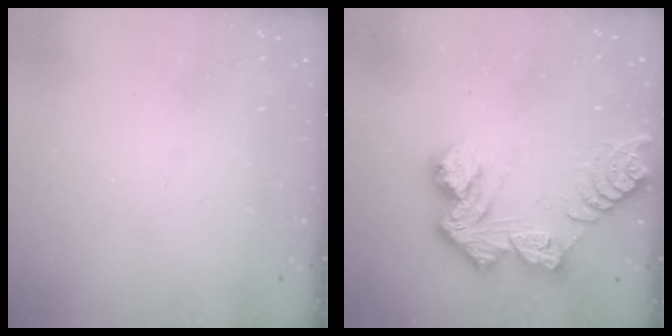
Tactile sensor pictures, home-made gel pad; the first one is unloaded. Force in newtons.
{"total": 10.8, "press": 10.7, "slide": 1.1}